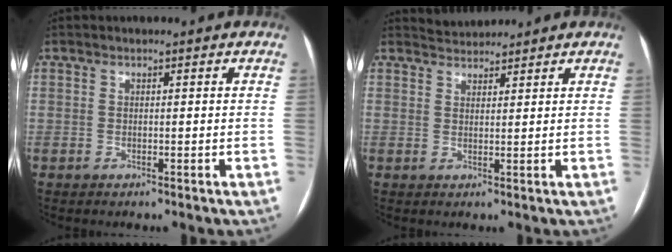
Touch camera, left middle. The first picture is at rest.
{"total": 2.4, "force": [2.4, 0.1, -0.4], "torque": [-0.002, 0.012, 0.047]}